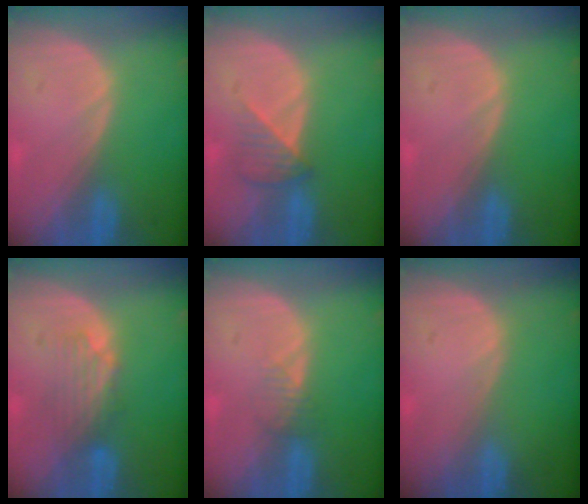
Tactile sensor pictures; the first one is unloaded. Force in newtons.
{"total": 3.4, "press": 3.3, "slide": 0.8}
{"total": 0.0}
{"total": 4.4, "press": 3.8, "slide": 2.2}
{"total": 1.6, "press": 1.6, "slide": 0.2}
{"total": 0.0}